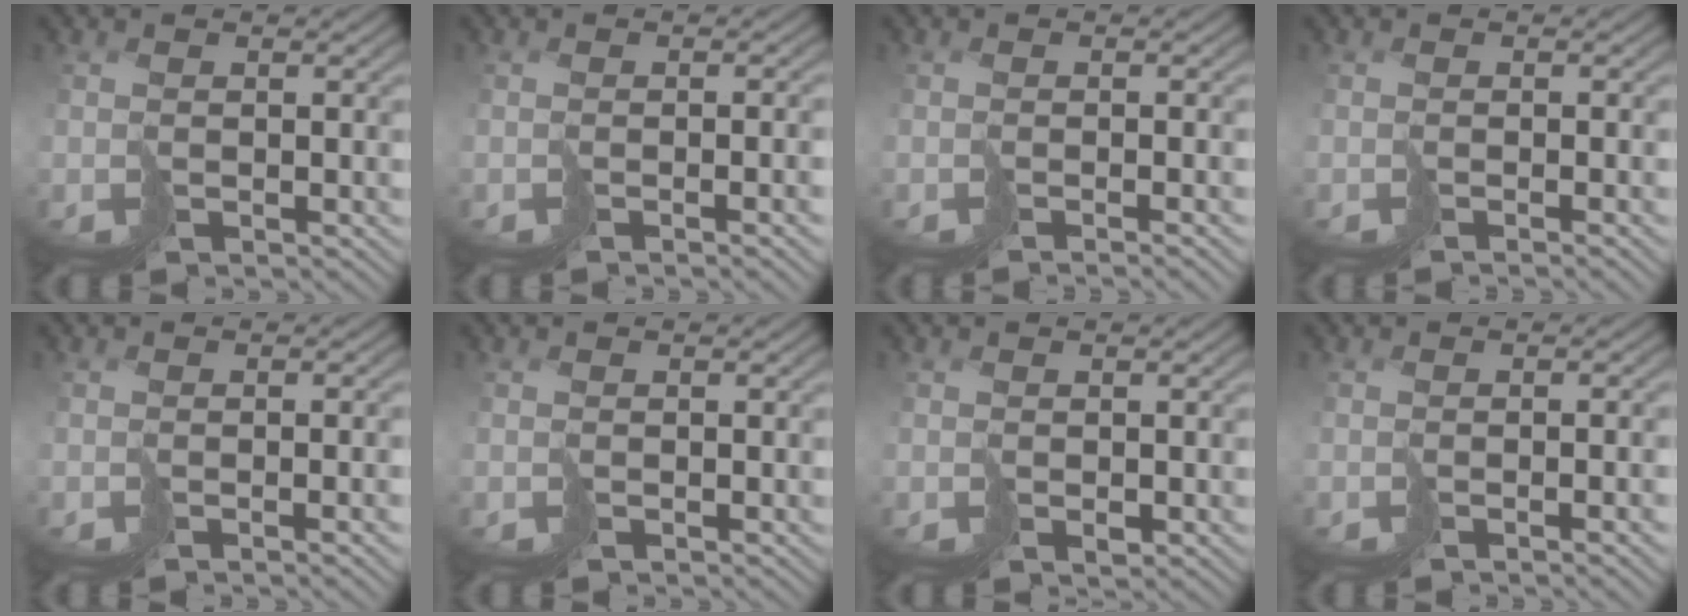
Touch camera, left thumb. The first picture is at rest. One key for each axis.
{"total": 2.5, "fx": -1.3, "fy": -0.2, "fz": 2.1, "tx": -0.022, "ty": -0.002, "tz": -0.014}
{"total": 1.8, "fx": -1.4, "fy": -0.8, "fz": 0.7, "tx": -0.005, "ty": 0.000, "tz": -0.024}
{"total": 1.5, "fx": -1.2, "fy": -0.7, "fz": 0.5, "tx": -0.003, "ty": 0.002, "tz": -0.021}
{"total": 1.6, "fx": -0.9, "fy": -0.1, "fz": 1.3, "tx": -0.015, "ty": 0.001, "tz": -0.011}
{"total": 0.0}
{"total": 0.5, "fx": 0.2, "fy": 0.3, "fz": 0.4, "tx": -0.004, "ty": 0.000, "tz": 0.009}
{"total": 2.0, "fx": -1.1, "fy": -0.2, "fz": 1.7, "tx": -0.019, "ty": 0.000, "tz": -0.013}